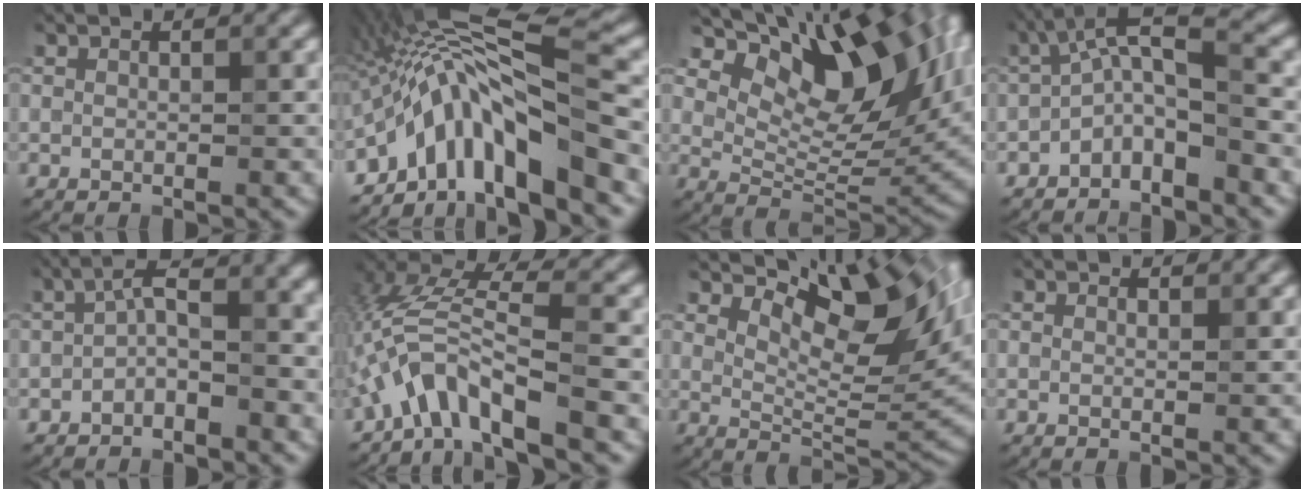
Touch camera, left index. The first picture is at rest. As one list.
[{"total": 12.7, "force": [-5.0, 3.0, 11.4], "torque": [-0.184, 0.020, -0.083]}, {"total": 13.1, "force": [6.7, 6.4, 9.3], "torque": [-0.127, 0.003, 0.117]}, {"total": 4.5, "force": [-2.3, 1.3, 3.6], "torque": [-0.066, 0.016, -0.050]}, {"total": 4.4, "force": [-1.8, 1.7, 3.7], "torque": [-0.062, 0.017, -0.041]}, {"total": 6.9, "force": [-4.2, 1.6, 5.2], "torque": [-0.101, 0.012, -0.086]}, {"total": 10.9, "force": [5.4, 4.4, 8.3], "torque": [-0.118, 0.000, 0.092]}, {"total": 0.7, "force": [0.7, 0.1, 0.2], "torque": [-0.005, -0.002, 0.006]}]